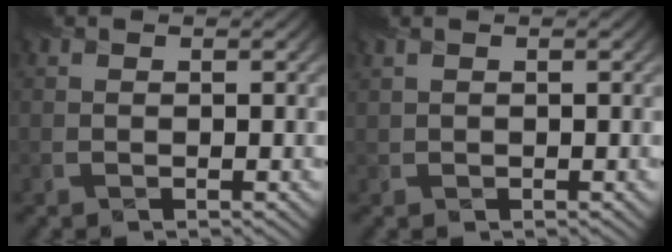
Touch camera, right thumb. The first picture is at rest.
{"total": 0.0}